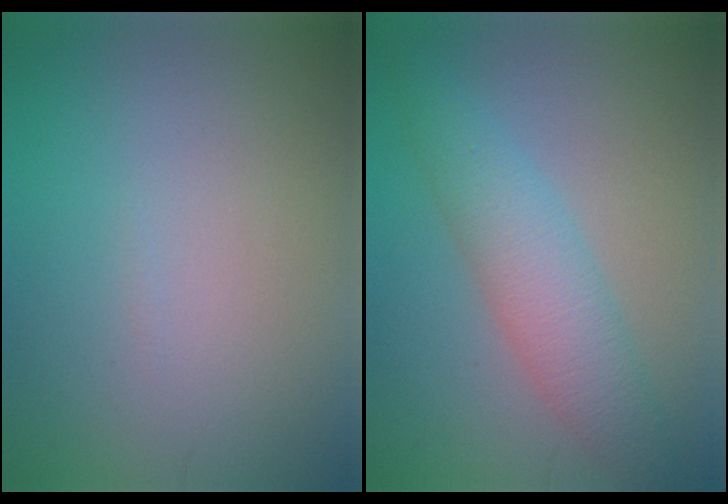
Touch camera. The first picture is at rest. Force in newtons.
{"total": 4.5, "press": 4.5, "slide": 0.1}